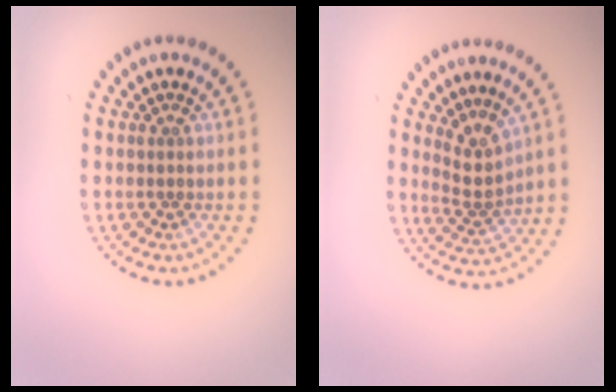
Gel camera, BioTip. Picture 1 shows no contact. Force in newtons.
{"total": 2.5, "press": 1.8, "slide": 1.8}